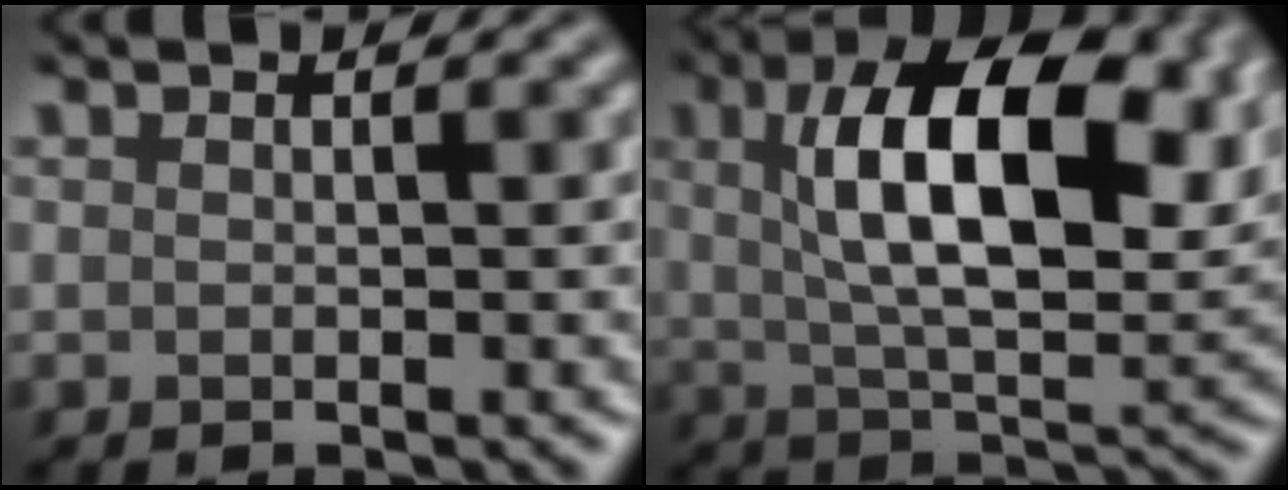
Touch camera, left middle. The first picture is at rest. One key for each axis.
{"total": 10.3, "fx": 2.1, "fy": 3.6, "fz": 9.4, "tx": -0.163, "ty": -0.019, "tz": 0.064}